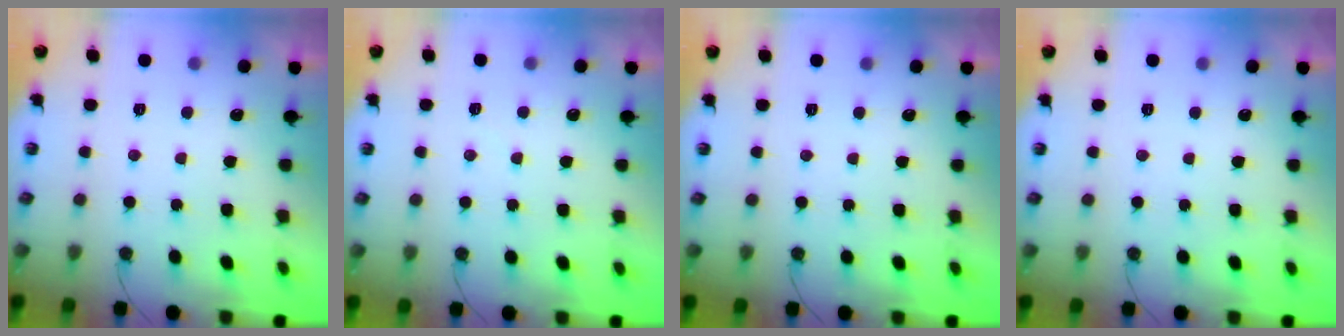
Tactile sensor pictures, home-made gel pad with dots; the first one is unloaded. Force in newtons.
{"total": 1.9, "press": 1.9, "slide": 0.3}
{"total": 0.0}
{"total": 0.0}